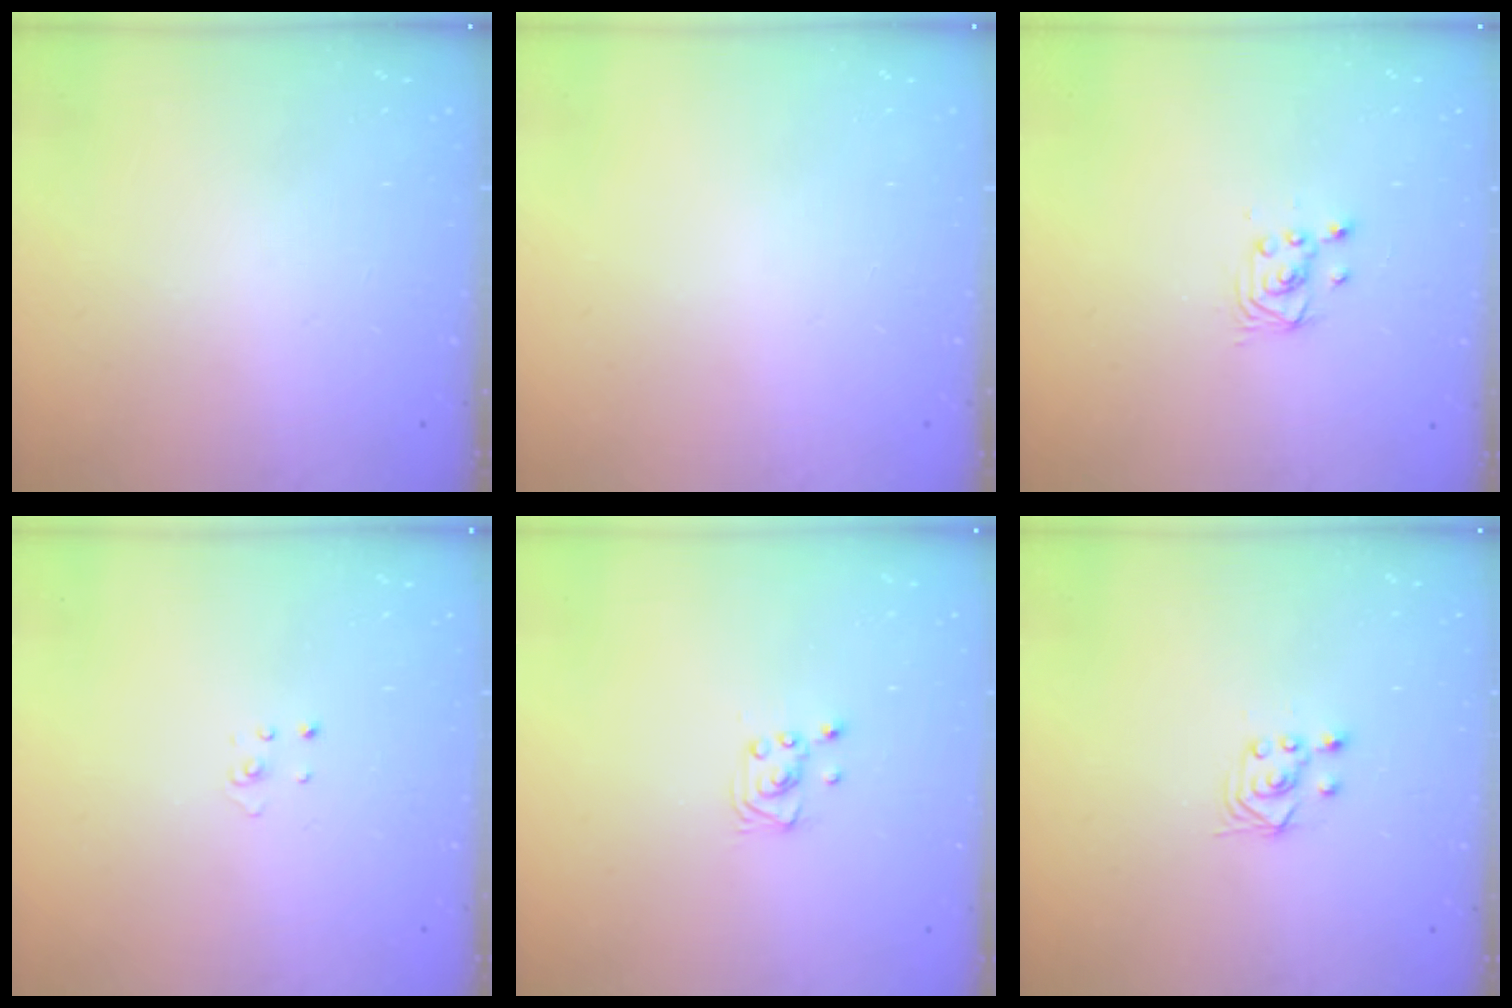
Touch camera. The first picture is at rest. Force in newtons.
{"total": 0.0}
{"total": 2.2, "press": 2.2, "slide": 0.3}
{"total": 1.5, "press": 1.5, "slide": 0.1}
{"total": 2.2, "press": 2.2, "slide": 0.2}
{"total": 2.8, "press": 2.4, "slide": 1.4}